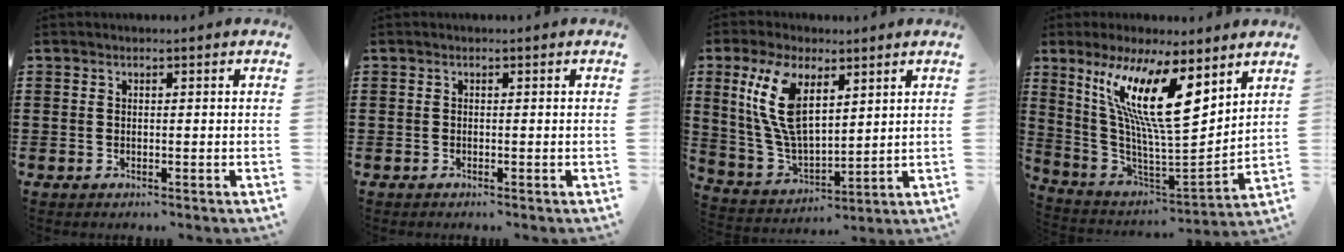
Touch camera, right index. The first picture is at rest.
{"total": 0.0}
{"total": 11.9, "force": [5.1, 5.4, 9.3], "torque": [-0.215, -0.005, 0.092]}
{"total": 15.7, "force": [7.6, 3.3, 13.3], "torque": [-0.287, -0.032, 0.127]}